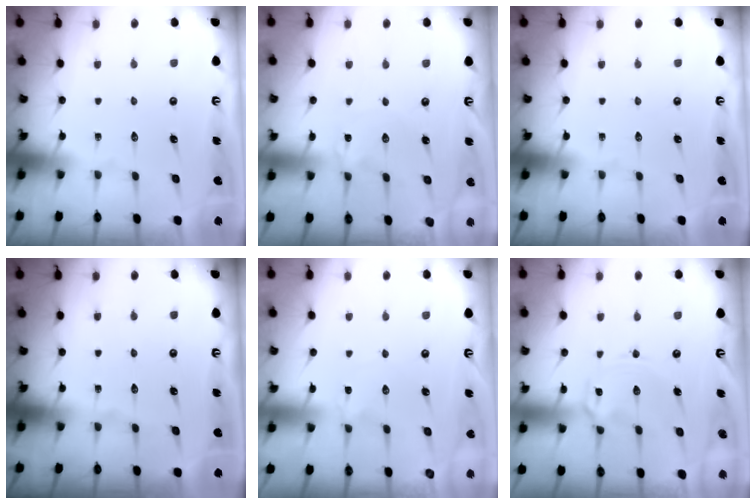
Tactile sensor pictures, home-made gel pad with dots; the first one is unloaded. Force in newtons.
{"total": 1.4, "press": 1.4, "slide": 0.3}
{"total": 0.0}
{"total": 0.0}
{"total": 2.1, "press": 2.1, "slide": 0.2}
{"total": 3.0, "press": 2.9, "slide": 0.4}